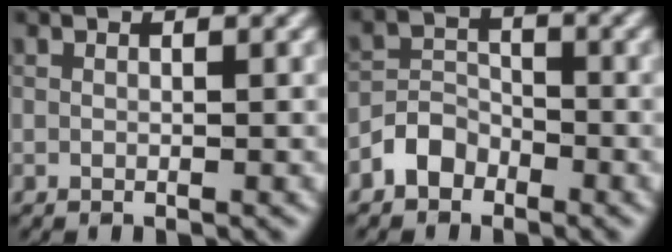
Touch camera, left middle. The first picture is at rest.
{"total": 2.7, "force": [-1.8, 1.8, 0.8], "torque": [-0.007, 0.013, -0.040]}